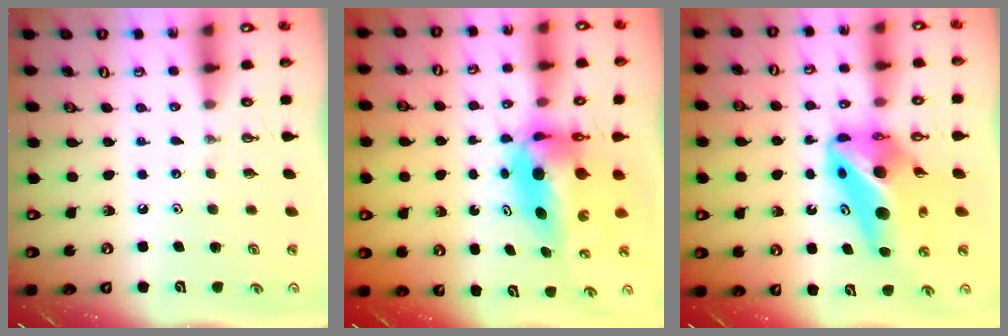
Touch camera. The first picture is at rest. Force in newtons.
{"total": 9.8, "press": 9.0, "slide": 3.9}
{"total": 15.8, "press": 15.7, "slide": 1.1}